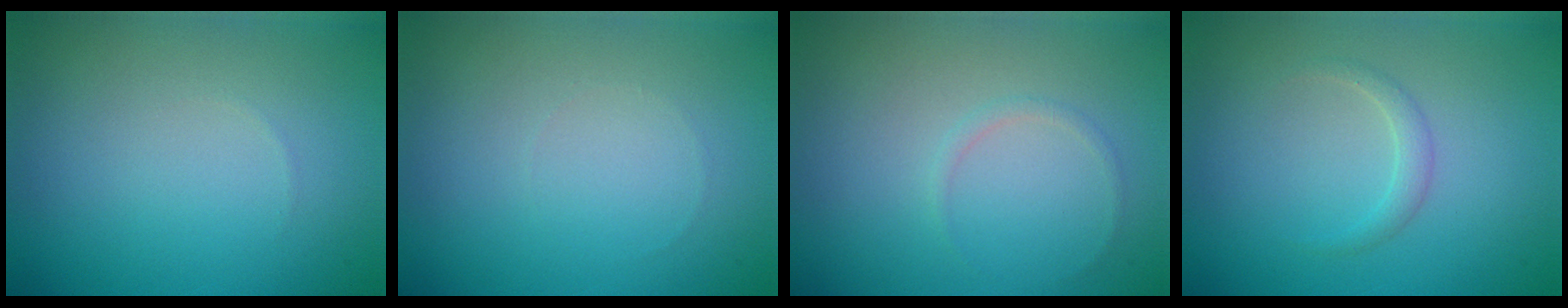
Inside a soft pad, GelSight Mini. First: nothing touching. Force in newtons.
{"total": 0.0}
{"total": 0.5, "press": 0.5, "slide": 0.1}
{"total": 1.1, "press": 1.1, "slide": 0.1}